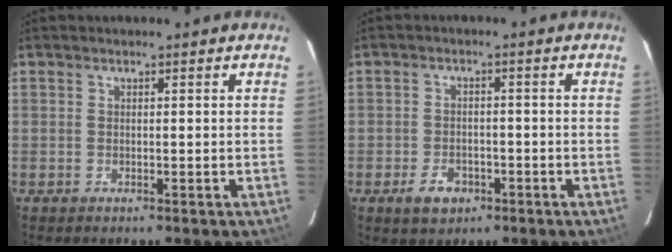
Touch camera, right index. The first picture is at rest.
{"total": 5.1, "force": [-2.6, 3.6, 2.4], "torque": [-0.056, 0.007, -0.035]}